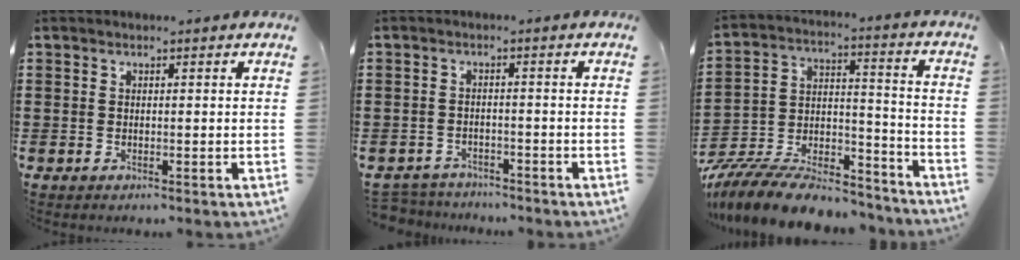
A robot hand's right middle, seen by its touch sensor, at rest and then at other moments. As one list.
[{"total": 2.8, "force": [-2.8, 0.6, -0.2], "torque": [-0.004, 0.000, -0.061]}, {"total": 11.0, "force": [-10.2, 2.2, 3.4], "torque": [-0.063, 0.023, -0.204]}]